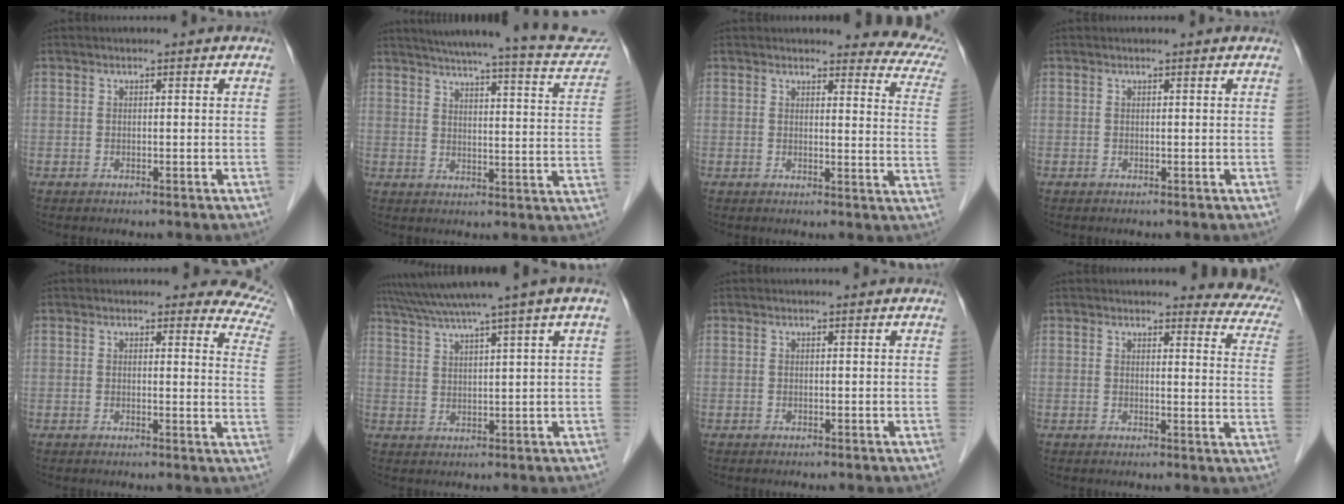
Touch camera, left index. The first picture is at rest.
{"total": 22.6, "force": [20.2, 2.3, 9.8], "torque": [-0.133, -0.026, 0.238]}
{"total": 9.9, "force": [9.5, 1.7, 2.5], "torque": [0.001, -0.056, 0.068]}
{"total": 1.0, "force": [0.9, 0.1, 0.2], "torque": [-0.010, 0.011, 0.010]}
{"total": 8.2, "force": [7.4, 2.6, 2.4], "torque": [0.007, -0.041, 0.038]}
{"total": 9.4, "force": [7.1, -2.1, 5.8], "torque": [-0.097, 0.027, 0.106]}
{"total": 0.0}
{"total": 9.6, "force": [8.9, 2.3, 2.6], "torque": [0.006, -0.041, 0.062]}